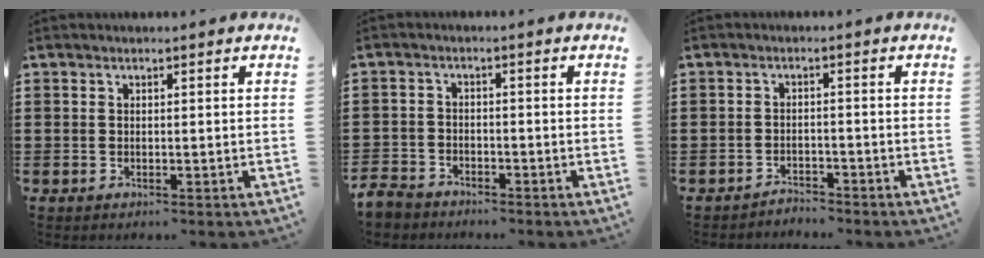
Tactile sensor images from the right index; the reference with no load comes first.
{"total": 2.9, "force": [-2.8, 0.9, 0.1], "torque": [-0.015, 0.000, -0.062]}
{"total": 2.3, "force": [-2.2, 0.2, -0.2], "torque": [-0.004, 0.002, -0.050]}